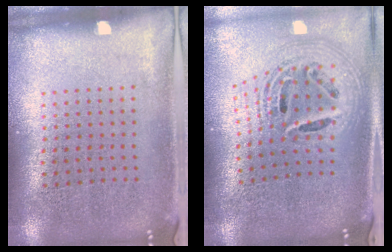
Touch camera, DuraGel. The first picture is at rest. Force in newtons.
{"total": 2.5, "press": 1.8, "slide": 1.7}